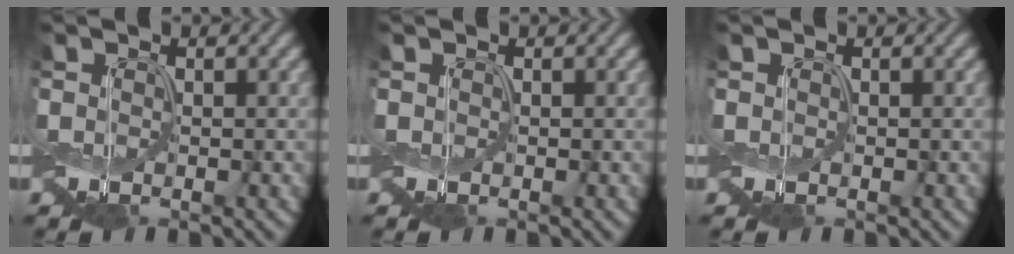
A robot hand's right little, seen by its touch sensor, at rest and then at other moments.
{"total": 0.0}
{"total": 0.0}